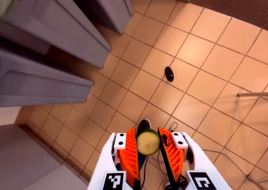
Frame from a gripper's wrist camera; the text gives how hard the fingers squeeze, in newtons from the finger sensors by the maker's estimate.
{"total": 7.8, "left": 7.3, "right": 8.2}